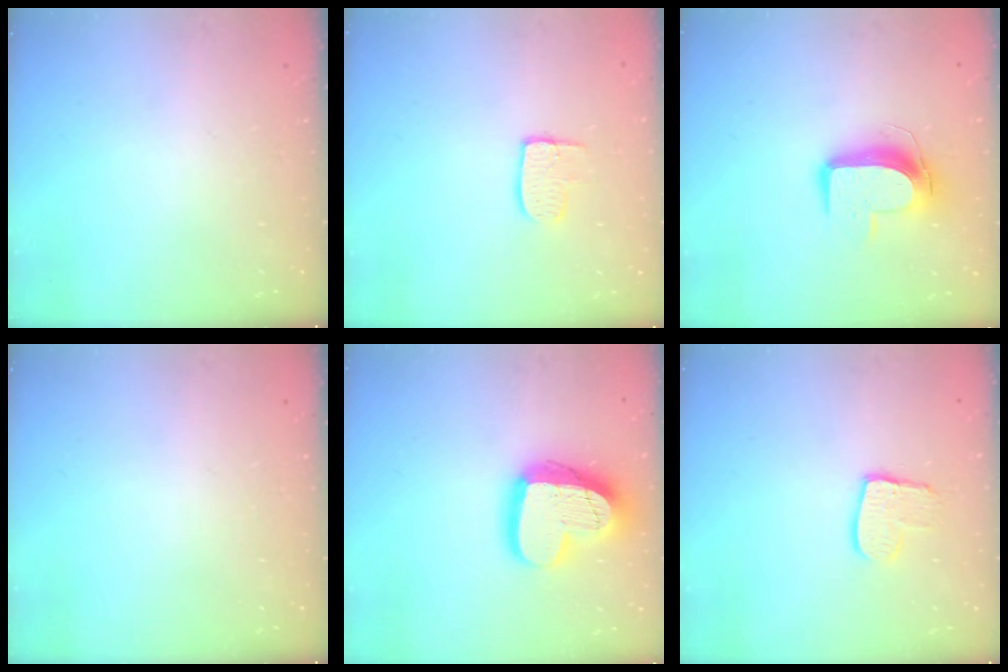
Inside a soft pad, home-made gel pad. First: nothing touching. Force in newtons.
{"total": 7.0, "press": 7.0, "slide": 0.4}
{"total": 10.6, "press": 10.5, "slide": 1.0}
{"total": 0.0}
{"total": 20.4, "press": 20.3, "slide": 1.7}
{"total": 9.5, "press": 9.5, "slide": 0.7}